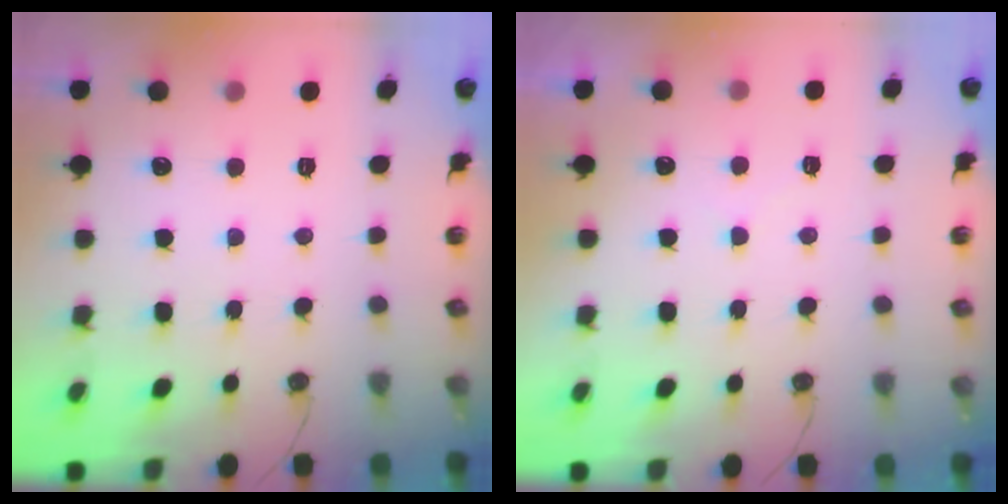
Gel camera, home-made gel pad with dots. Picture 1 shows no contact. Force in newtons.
{"total": 3.4, "press": 3.3, "slide": 0.5}